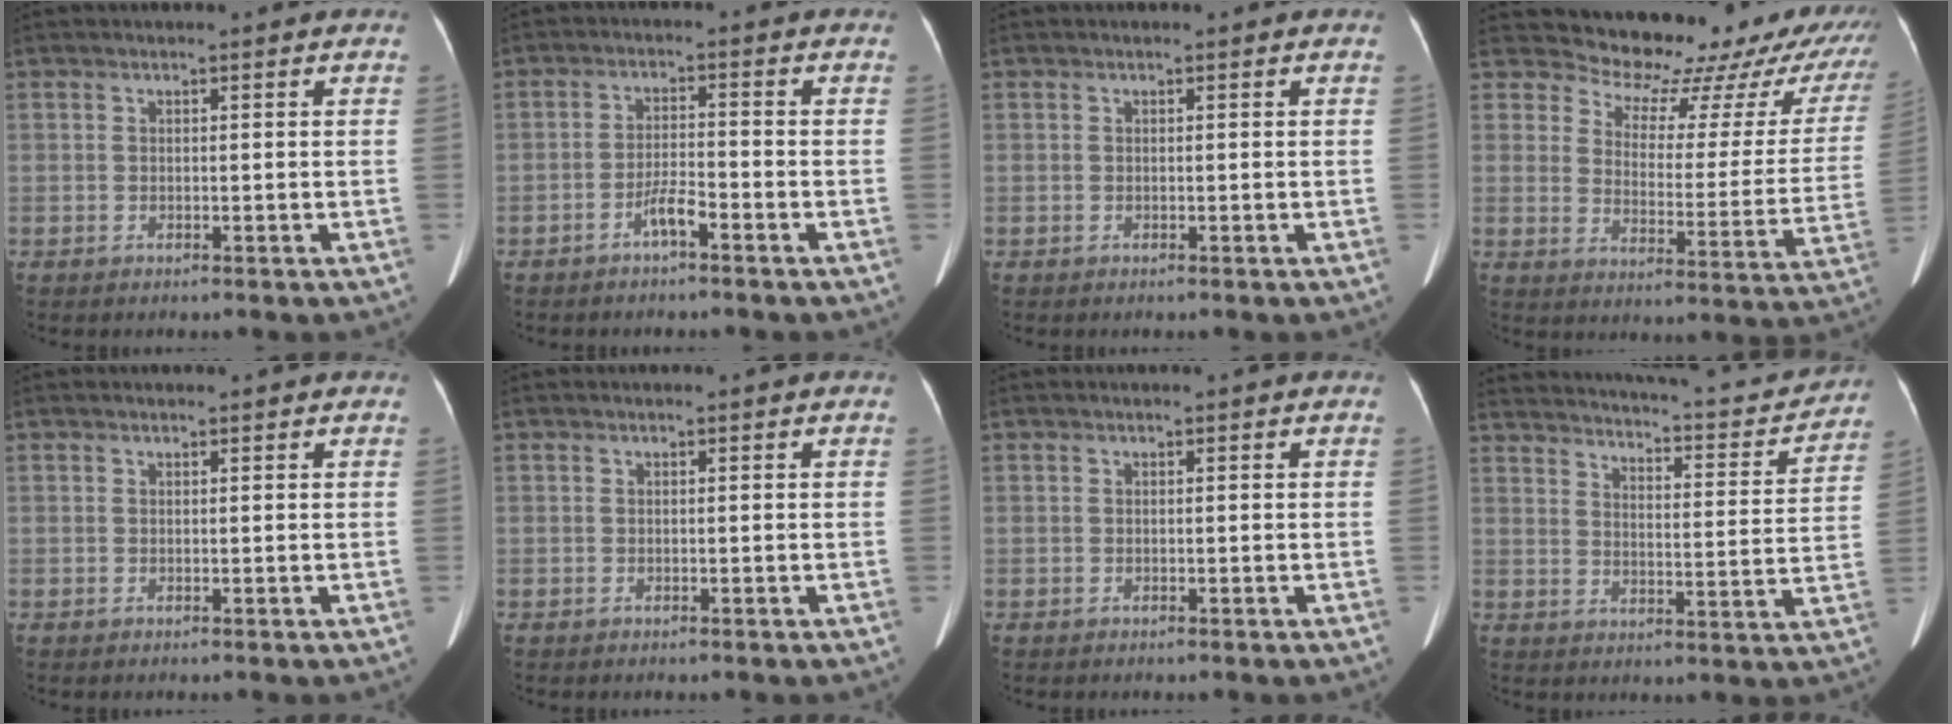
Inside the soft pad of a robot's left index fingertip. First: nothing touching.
{"total": 3.2, "force": [-2.5, 0.0, 2.0], "torque": [-0.038, -0.008, -0.044]}
{"total": 0.0}
{"total": 18.2, "force": [16.7, 6.6, 3.1], "torque": [-0.011, -0.065, 0.170]}
{"total": 1.3, "force": [1.1, 0.2, 0.5], "torque": [-0.008, 0.002, 0.013]}
{"total": 0.0}
{"total": 0.0}
{"total": 20.9, "force": [18.2, 4.9, 9.0], "torque": [-0.129, -0.011, 0.226]}